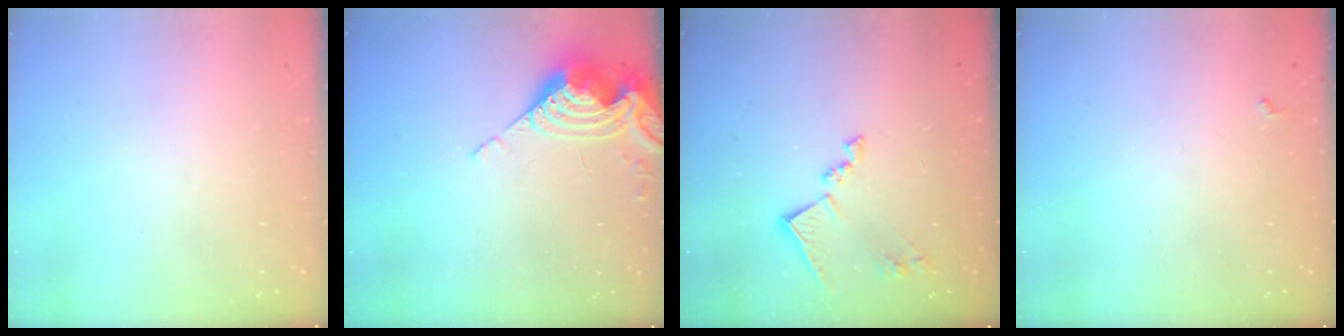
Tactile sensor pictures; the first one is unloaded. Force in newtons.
{"total": 9.9, "press": 9.9, "slide": 0.6}
{"total": 12.8, "press": 12.8, "slide": 0.8}
{"total": 3.0, "press": 2.9, "slide": 0.5}